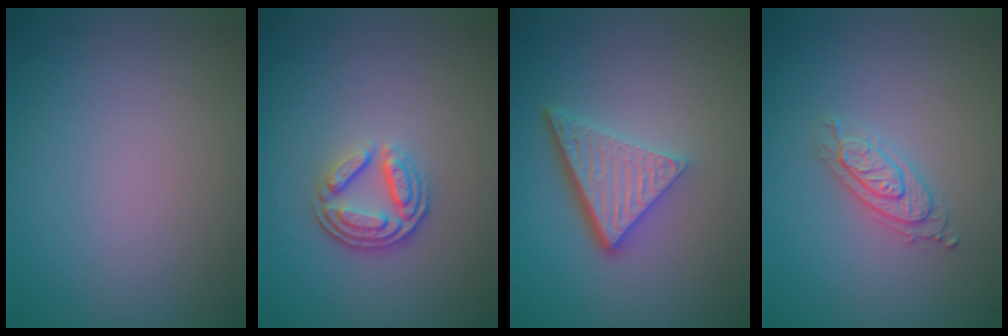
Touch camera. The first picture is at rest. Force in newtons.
{"total": 3.7, "press": 2.7, "slide": 2.4}
{"total": 5.3, "press": 3.6, "slide": 3.8}
{"total": 2.4, "press": 2.2, "slide": 0.9}